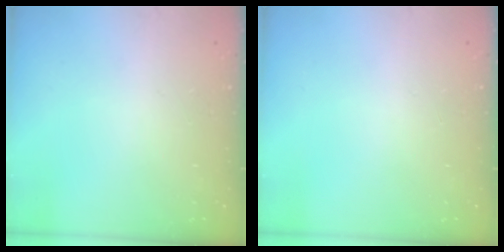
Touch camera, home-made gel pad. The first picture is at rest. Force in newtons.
{"total": 0.0}